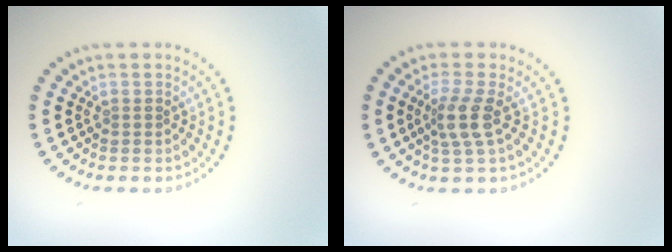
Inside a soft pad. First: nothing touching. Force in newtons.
{"total": 2.7, "press": 2.1, "slide": 1.6}